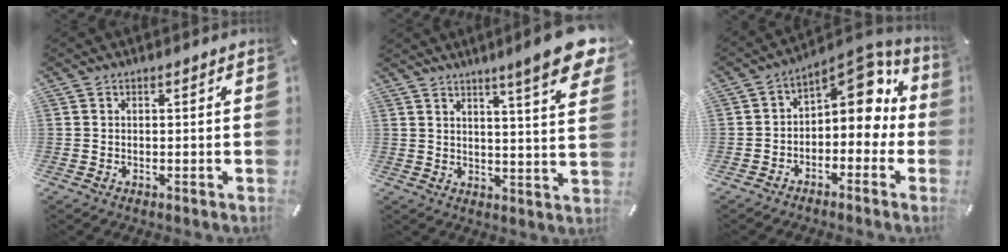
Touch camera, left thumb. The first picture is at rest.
{"total": 11.4, "force": [7.4, 1.0, 8.6], "torque": [-0.130, -0.045, 0.118]}
{"total": 10.5, "force": [3.8, 6.8, 7.1], "torque": [-0.087, -0.041, 0.066]}